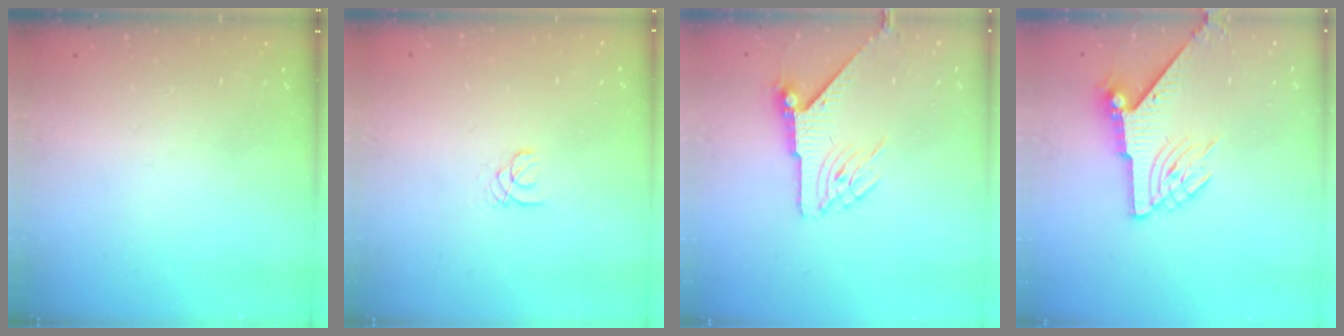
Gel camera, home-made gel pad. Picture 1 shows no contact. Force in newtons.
{"total": 1.0, "press": 1.0, "slide": 0.1}
{"total": 6.4, "press": 6.4, "slide": 0.1}
{"total": 8.6, "press": 8.6, "slide": 0.6}